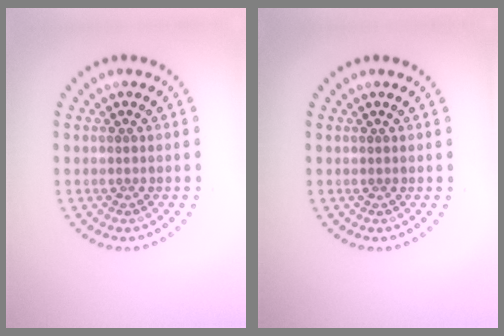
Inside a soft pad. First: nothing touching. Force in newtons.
{"total": 0.0}